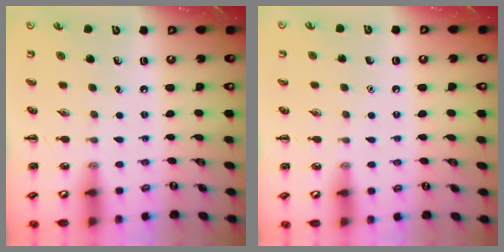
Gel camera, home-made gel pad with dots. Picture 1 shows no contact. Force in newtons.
{"total": 1.5, "press": 1.5, "slide": 0.1}